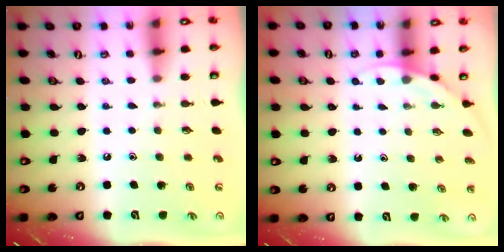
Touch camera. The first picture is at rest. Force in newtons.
{"total": 3.7, "press": 3.7, "slide": 0.1}